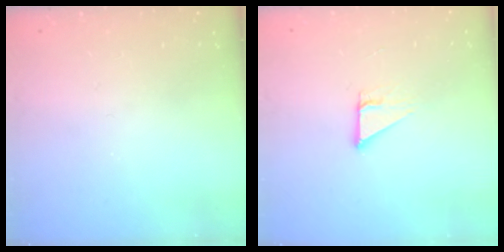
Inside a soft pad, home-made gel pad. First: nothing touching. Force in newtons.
{"total": 3.7, "press": 3.7, "slide": 0.2}